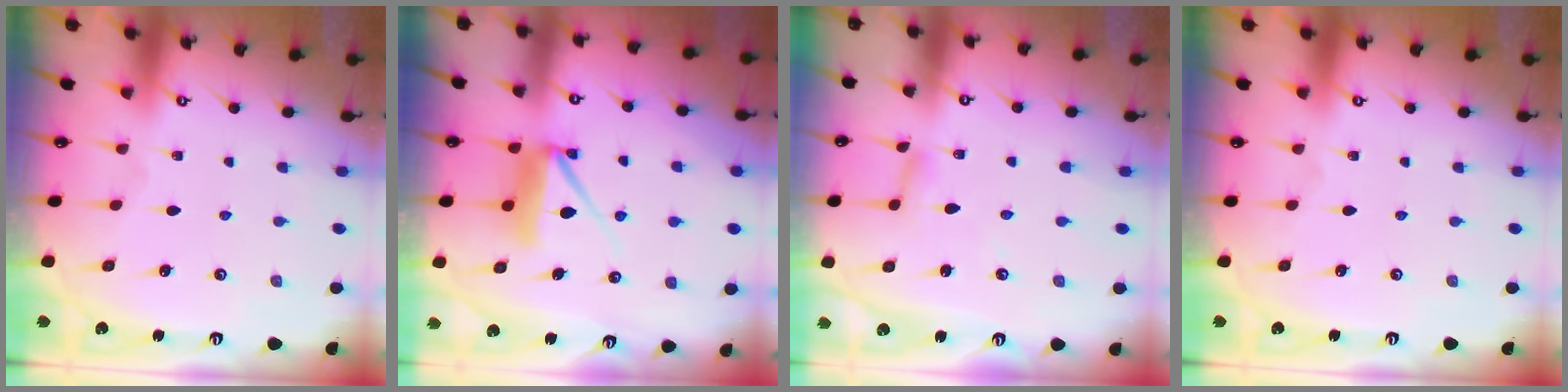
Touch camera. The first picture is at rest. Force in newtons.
{"total": 7.7, "press": 7.7, "slide": 0.8}
{"total": 2.5, "press": 2.5, "slide": 0.2}
{"total": 0.0}